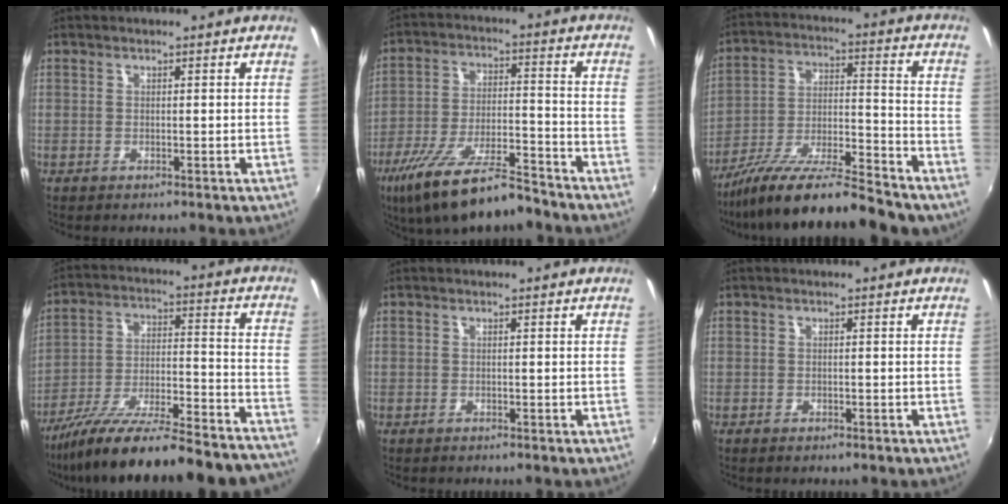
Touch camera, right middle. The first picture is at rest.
{"total": 16.2, "force": [-12.6, 3.3, 9.6], "torque": [-0.191, -0.030, -0.215]}
{"total": 18.9, "force": [-15.4, 2.4, 10.6], "torque": [-0.187, -0.030, -0.255]}
{"total": 27.1, "force": [-23.9, 3.0, 12.5], "torque": [-0.194, -0.047, -0.342]}
{"total": 0.7, "force": [-0.1, -0.6, -0.2], "torque": [0.005, -0.005, -0.003]}
{"total": 0.8, "force": [-0.7, -0.2, 0.3], "torque": [-0.004, -0.008, -0.013]}